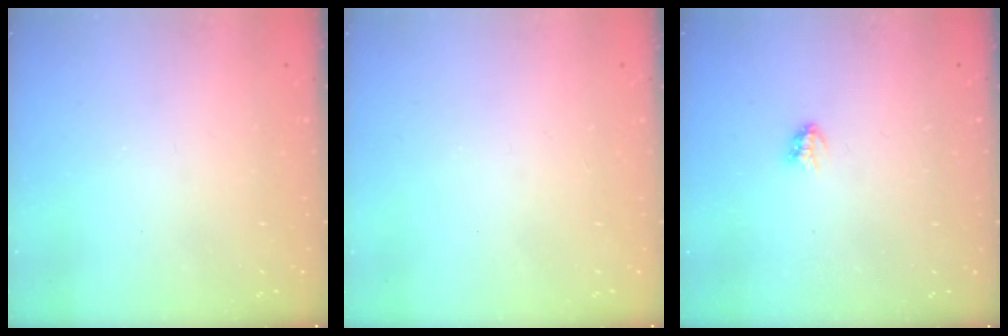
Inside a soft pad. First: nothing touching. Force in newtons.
{"total": 0.0}
{"total": 2.9, "press": 2.9, "slide": 0.3}